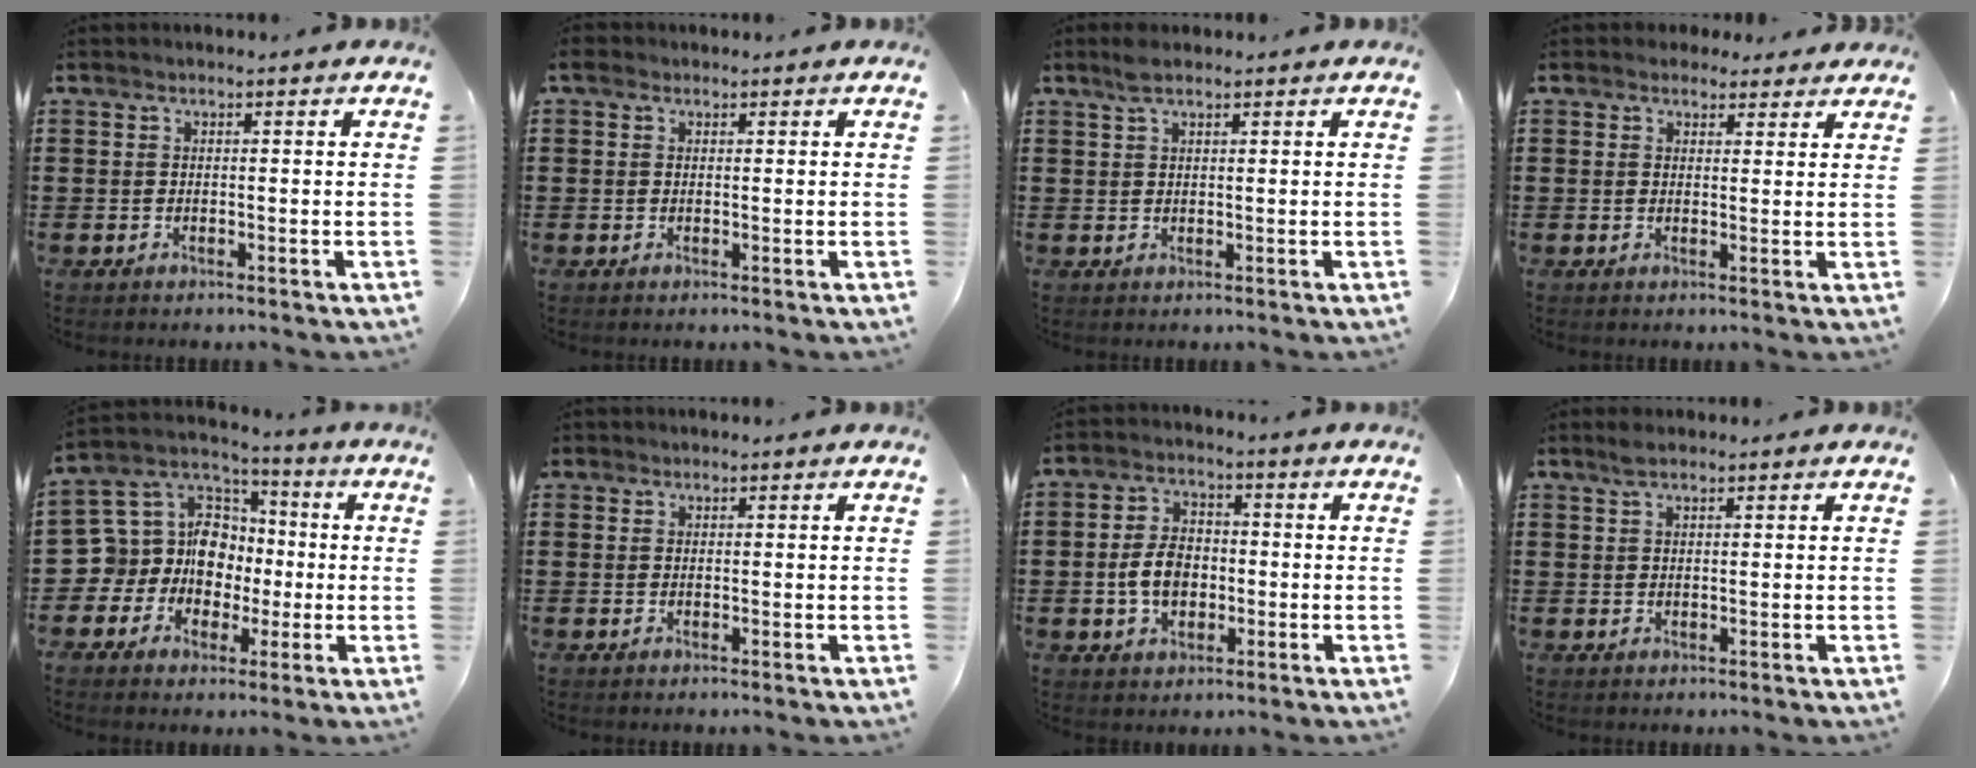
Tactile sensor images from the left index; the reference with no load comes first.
{"total": 1.3, "force": [0.5, 1.0, 0.7], "torque": [-0.017, 0.008, 0.008]}
{"total": 2.5, "force": [1.8, 0.7, 1.6], "torque": [-0.035, 0.004, 0.032]}
{"total": 2.6, "force": [2.2, 1.4, 0.3], "torque": [-0.005, 0.001, 0.040]}
{"total": 11.0, "force": [-1.1, 10.4, 3.4], "torque": [-0.110, 0.000, -0.018]}
{"total": 0.7, "force": [0.5, 0.5, 0.1], "torque": [-0.003, 0.003, 0.009]}
{"total": 6.0, "force": [-0.9, 3.9, 4.5], "torque": [-0.098, 0.000, -0.024]}
{"total": 1.9, "force": [1.4, 0.5, 1.1], "torque": [-0.024, 0.003, 0.026]}